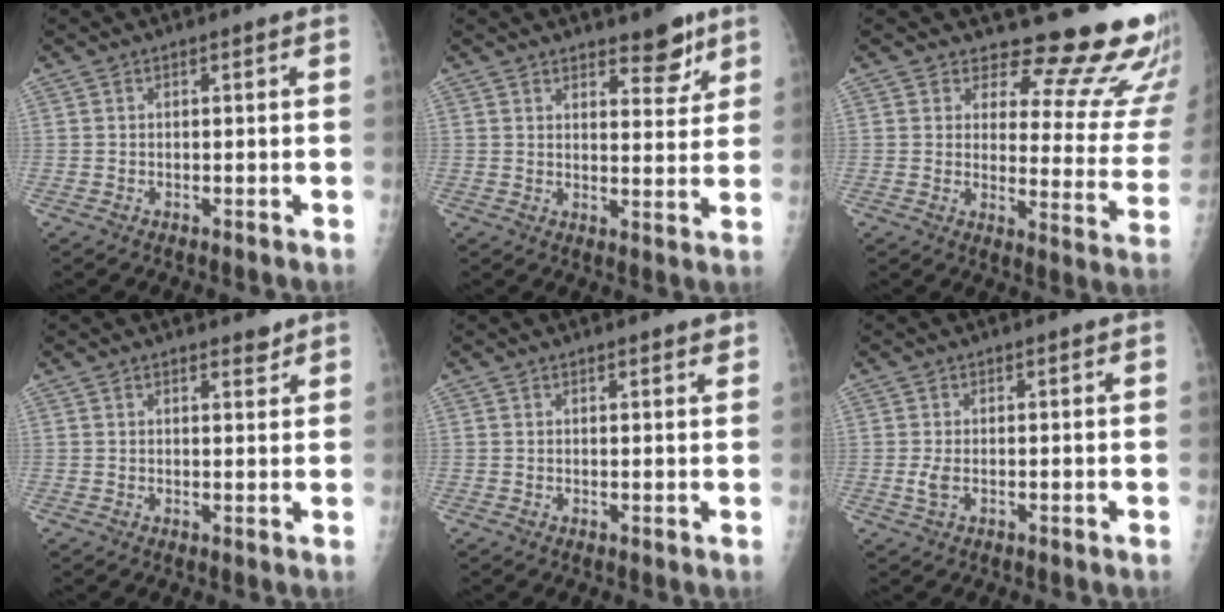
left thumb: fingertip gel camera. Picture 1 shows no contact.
{"total": 6.5, "force": [4.6, 2.5, 3.7], "torque": [-0.024, -0.031, 0.063]}
{"total": 17.2, "force": [15.0, 5.4, 6.4], "torque": [-0.028, -0.148, 0.163]}
{"total": 1.9, "force": [1.7, 0.7, 0.8], "torque": [-0.001, -0.012, 0.022]}
{"total": 1.9, "force": [1.6, 0.4, 0.9], "torque": [-0.007, -0.005, 0.019]}
{"total": 1.9, "force": [0.1, 1.0, 1.7], "torque": [-0.040, -0.005, 0.004]}